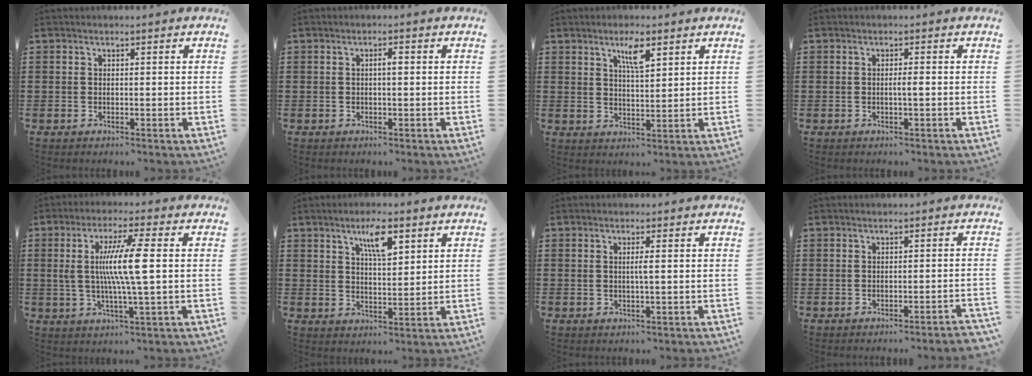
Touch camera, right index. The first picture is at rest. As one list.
[{"total": 1.2, "force": [0.0, 0.3, 1.2], "torque": [-0.023, 0.001, 0.000]}, {"total": 4.6, "force": [2.7, 1.2, 3.5], "torque": [-0.061, 0.001, 0.042]}, {"total": 1.2, "force": [-0.2, 0.0, 1.2], "torque": [-0.024, -0.003, -0.004]}, {"total": 9.3, "force": [0.7, 0.1, 9.3], "torque": [-0.179, -0.005, 0.002]}, {"total": 5.8, "force": [3.2, 1.6, 4.5], "torque": [-0.075, 0.000, 0.049]}, {"total": 1.5, "force": [0.1, -0.2, 1.5], "torque": [-0.029, -0.004, -0.001]}, {"total": 1.5, "force": [-1.3, -0.2, 0.8], "torque": [-0.014, -0.001, -0.024]}]